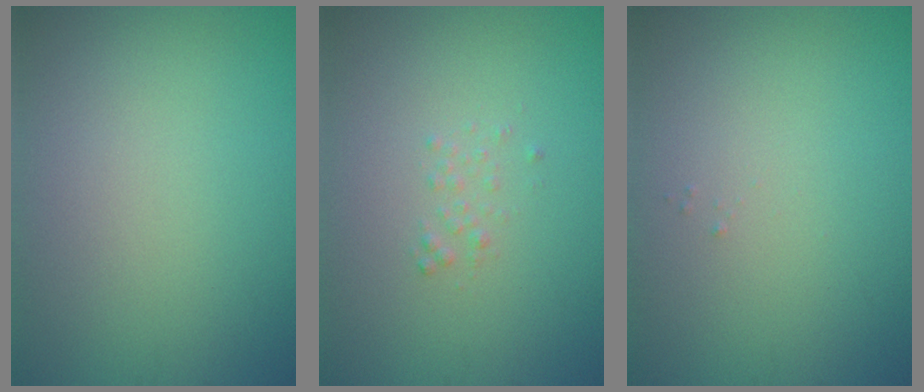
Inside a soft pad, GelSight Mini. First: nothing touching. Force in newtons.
{"total": 0.7, "press": 0.7, "slide": 0.1}
{"total": 0.0}